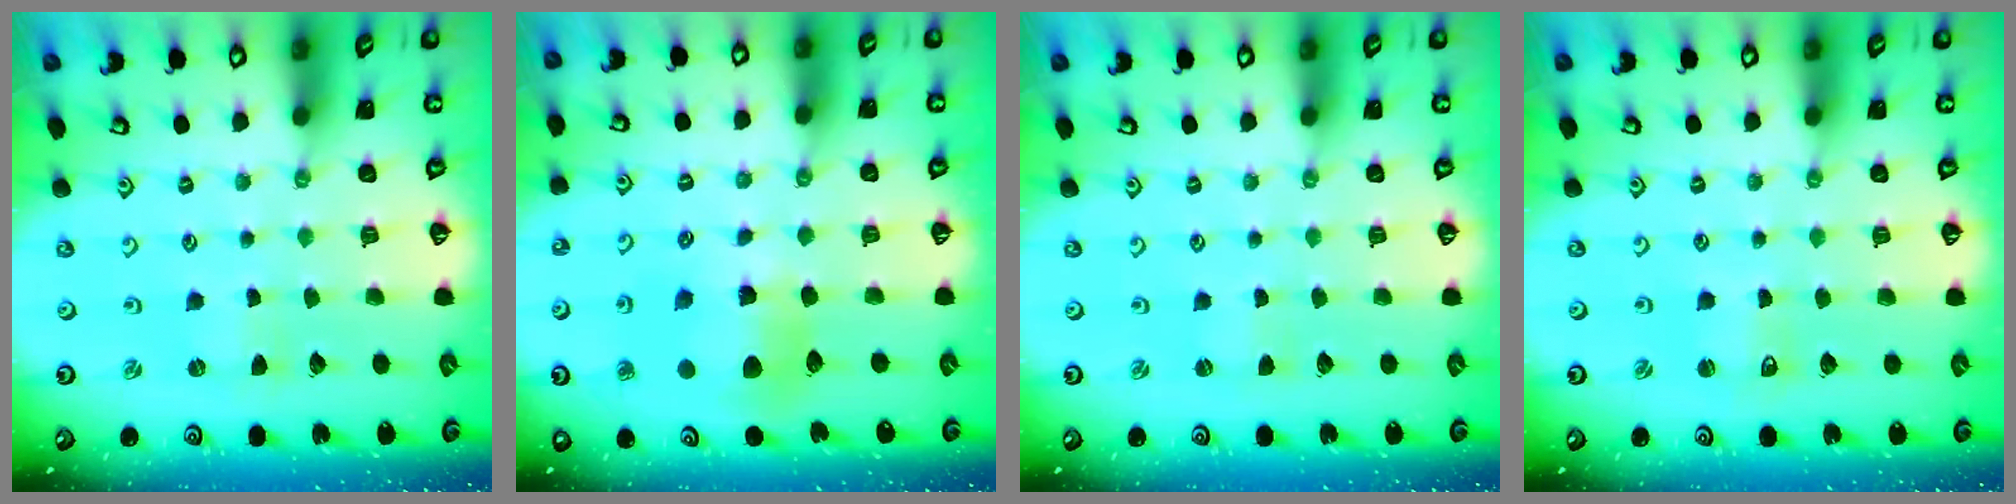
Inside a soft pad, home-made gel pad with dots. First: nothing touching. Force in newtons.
{"total": 10.2, "press": 10.1, "slide": 1.5}
{"total": 0.0}
{"total": 1.5, "press": 1.5, "slide": 0.3}